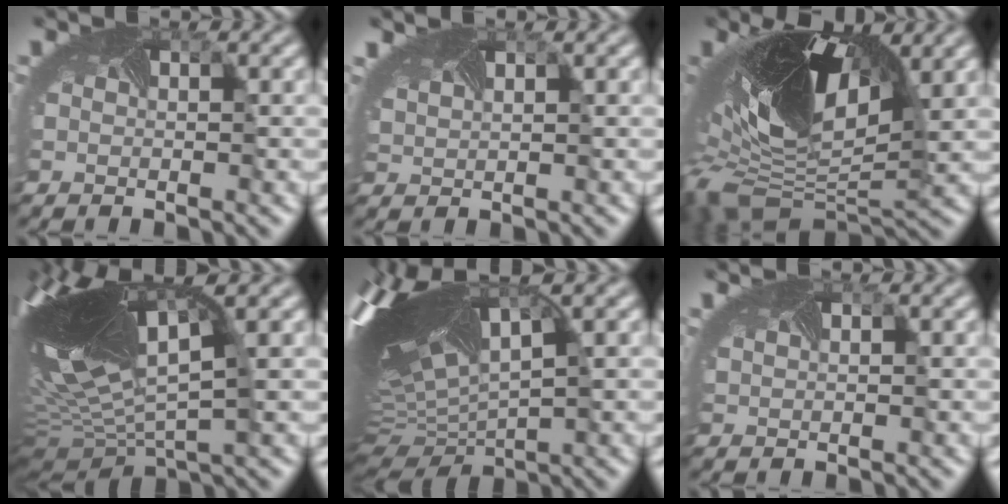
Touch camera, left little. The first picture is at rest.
{"total": 2.4, "force": [2.1, 0.8, 1.0], "torque": [-0.043, 0.003, 0.037]}
{"total": 12.9, "force": [1.1, 7.0, 10.7], "torque": [-0.228, -0.031, 0.021]}
{"total": 13.8, "force": [2.0, 5.5, 12.5], "torque": [-0.297, -0.011, 0.060]}
{"total": 13.0, "force": [2.1, 5.5, 11.6], "torque": [-0.277, -0.008, 0.076]}
{"total": 1.1, "force": [0.9, 0.4, 0.5], "torque": [-0.012, -0.004, 0.007]}